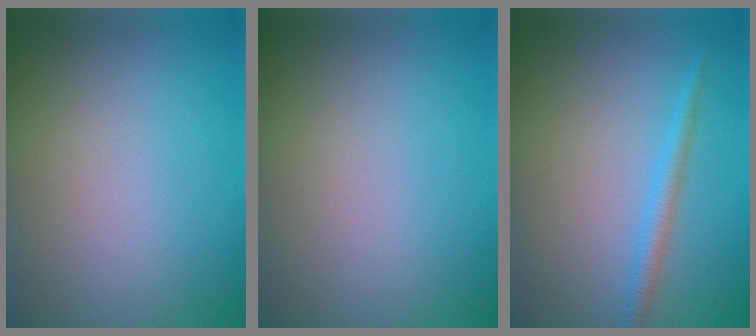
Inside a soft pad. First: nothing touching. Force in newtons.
{"total": 0.0}
{"total": 1.8, "press": 1.8, "slide": 0.1}